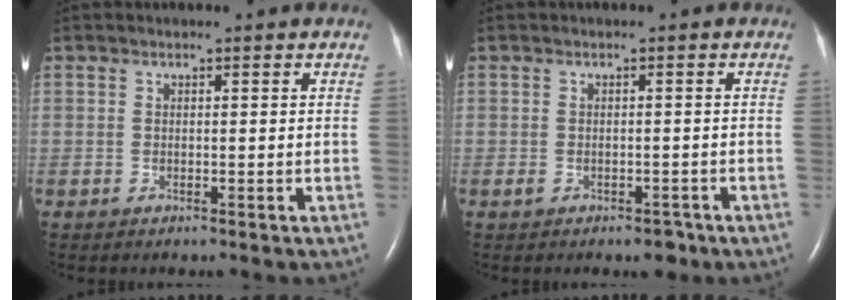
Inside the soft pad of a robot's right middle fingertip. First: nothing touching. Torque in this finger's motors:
{"motor_torque": [-0.09, 0.00, 0.06, 0.01]}